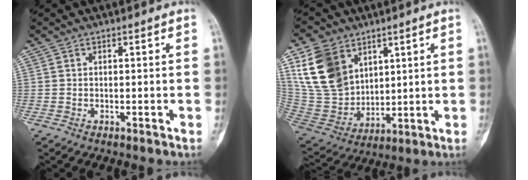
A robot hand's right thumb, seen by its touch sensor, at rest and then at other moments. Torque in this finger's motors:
{"motor_torque": [-1.46, 2.05, 0.74, 0.15, 0.24]}